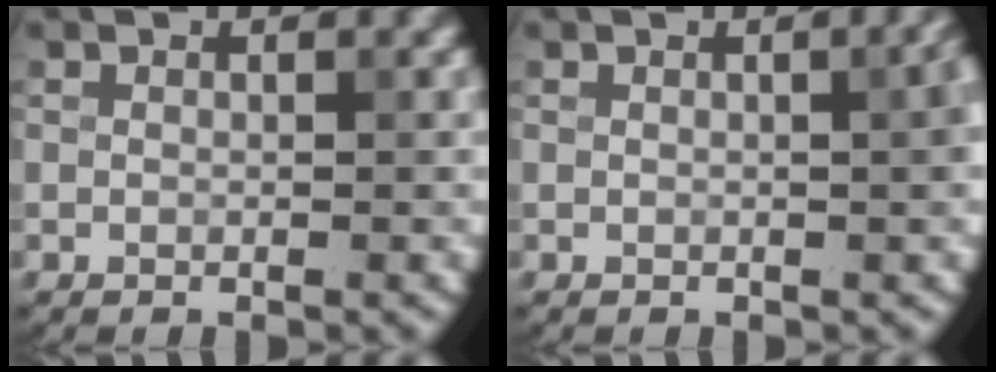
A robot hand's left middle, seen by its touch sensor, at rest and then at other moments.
{"total": 3.0, "force": [0.2, 1.0, 2.8], "torque": [-0.024, 0.010, 0.000]}